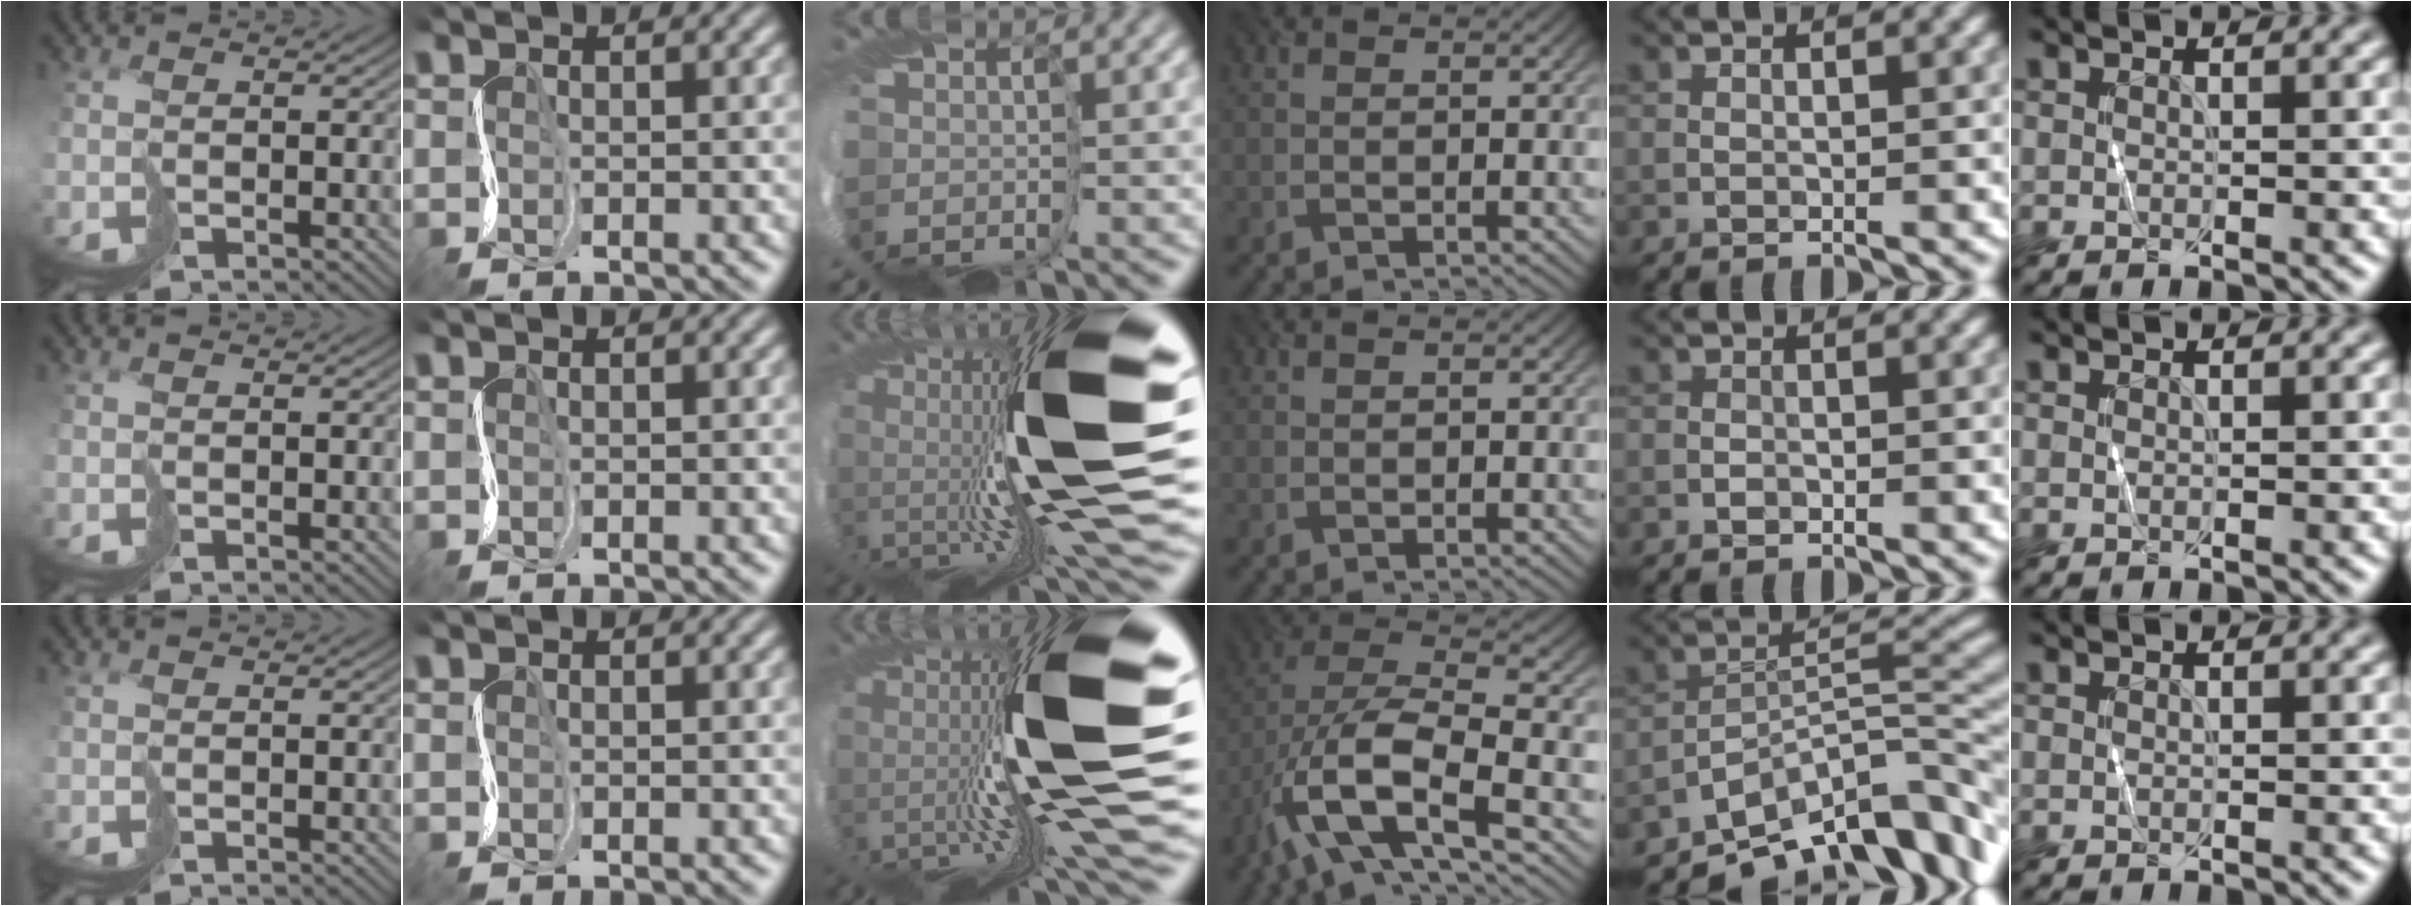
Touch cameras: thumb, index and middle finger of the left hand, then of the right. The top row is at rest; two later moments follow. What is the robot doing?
{"motion": "cut", "object": "tape"}